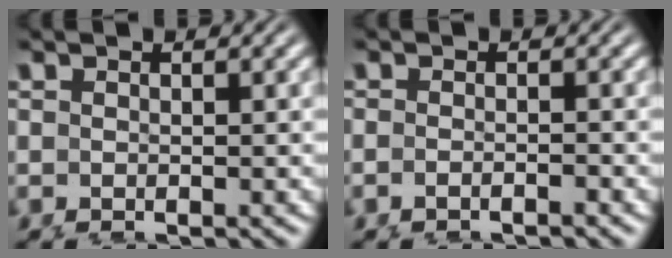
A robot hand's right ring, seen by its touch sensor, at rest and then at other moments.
{"total": 1.1, "force": [-0.8, 0.0, 0.7], "torque": [-0.011, 0.000, -0.013]}